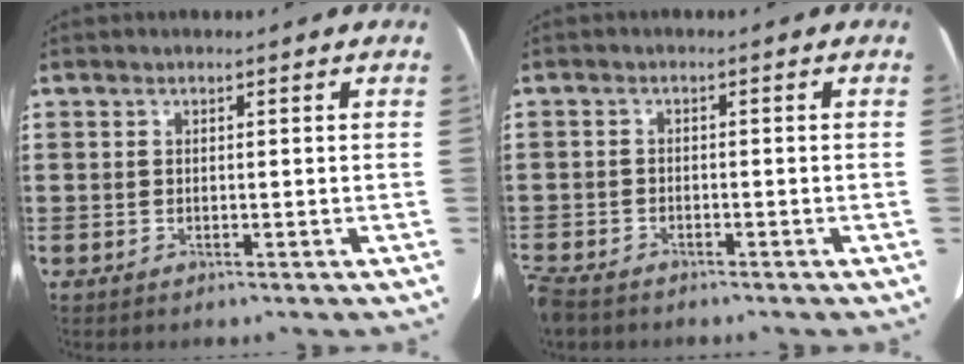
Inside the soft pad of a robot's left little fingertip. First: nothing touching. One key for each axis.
{"total": 1.5, "fx": -1.5, "fy": 0.2, "fz": 0.2, "tx": -0.014, "ty": 0.000, "tz": -0.034}